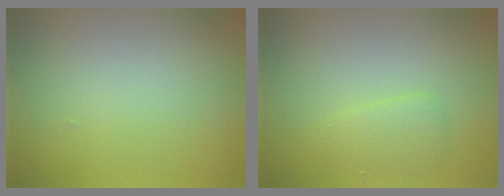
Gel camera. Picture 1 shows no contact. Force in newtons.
{"total": 1.7, "press": 1.7, "slide": 0.1}